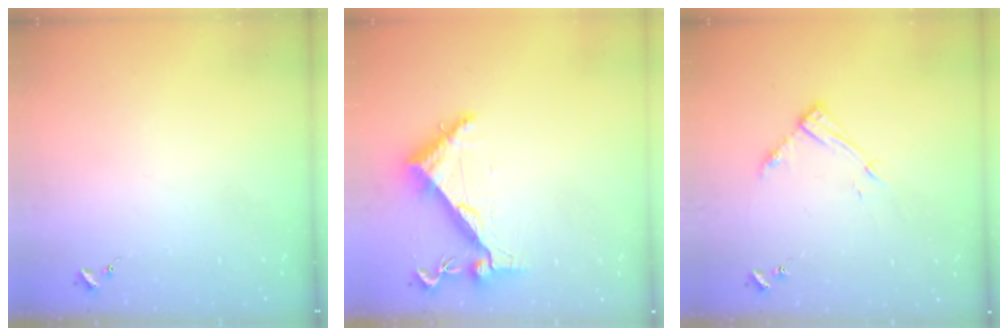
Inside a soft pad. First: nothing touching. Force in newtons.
{"total": 6.4, "press": 6.4, "slide": 0.5}
{"total": 11.0, "press": 11.0, "slide": 0.8}